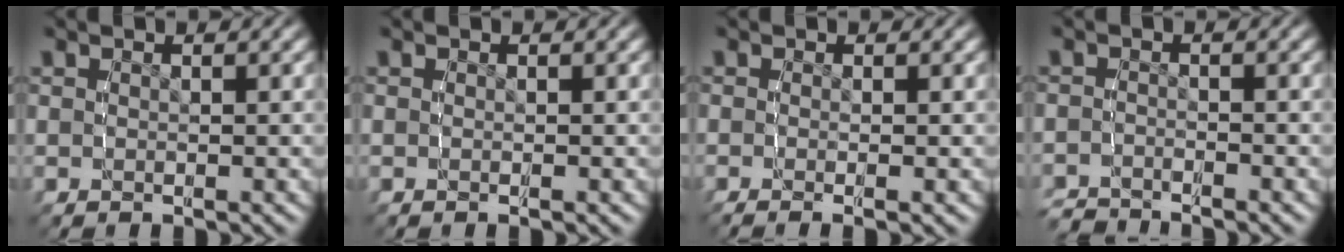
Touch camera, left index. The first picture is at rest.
{"total": 0.0}
{"total": 1.6, "force": [-1.1, 0.2, 1.2], "torque": [-0.025, -0.011, -0.013]}
{"total": 2.6, "force": [-2.6, 0.4, 0.0], "torque": [-0.004, -0.012, -0.045]}